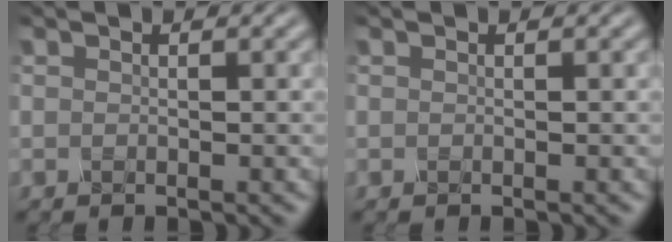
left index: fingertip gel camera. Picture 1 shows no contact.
{"total": 0.0}